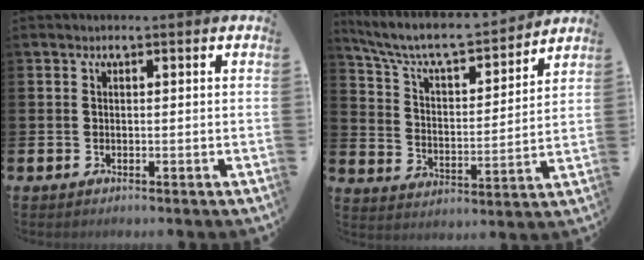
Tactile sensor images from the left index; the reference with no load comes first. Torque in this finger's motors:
{"motor_torque": [0.69, -1.20, 0.41, 0.19]}